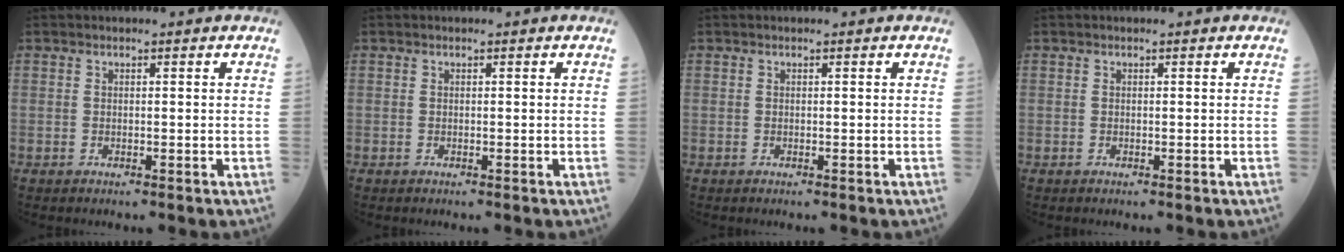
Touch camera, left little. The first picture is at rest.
{"total": 0.0}
{"total": 0.0}
{"total": 0.0}